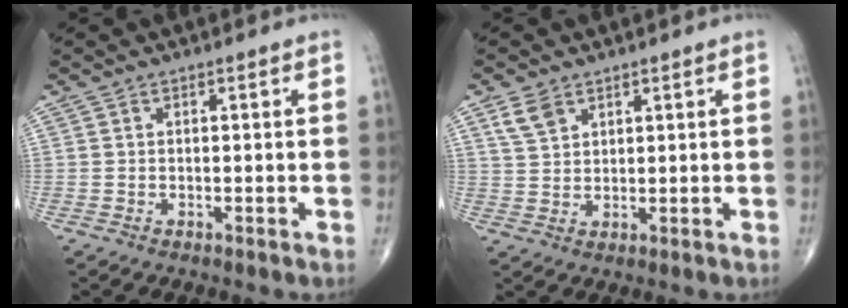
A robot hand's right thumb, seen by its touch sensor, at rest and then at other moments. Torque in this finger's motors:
{"motor_torque": [-0.36, 0.36, 0.23, 0.18, 0.00]}